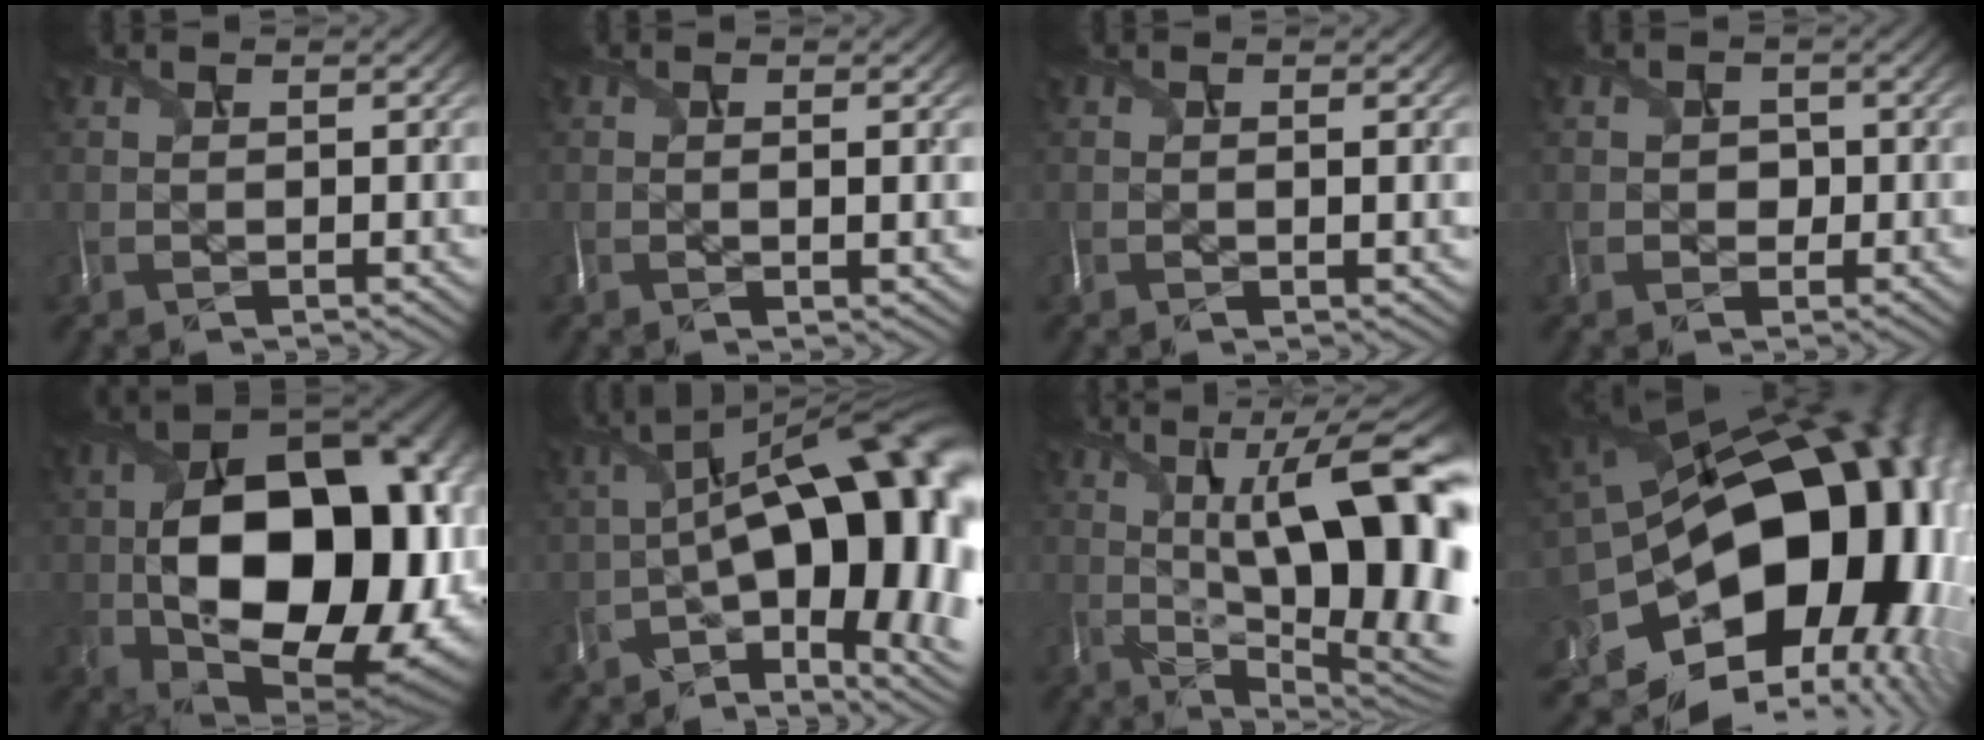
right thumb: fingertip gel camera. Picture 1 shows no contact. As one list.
[{"total": 2.7, "force": [0.0, 0.8, 2.6], "torque": [-0.038, 0.008, 0.008]}, {"total": 2.1, "force": [0.0, 0.6, 2.0], "torque": [-0.030, 0.008, 0.006]}, {"total": 1.0, "force": [-0.5, 0.9, -0.2], "torque": [-0.022, -0.003, 0.007]}, {"total": 19.1, "force": [-1.7, 12.4, 14.5], "torque": [-0.265, -0.035, 0.009]}, {"total": 19.6, "force": [-1.8, 8.9, 17.4], "torque": [-0.245, 0.001, -0.005]}, {"total": 18.1, "force": [2.0, 7.2, 16.5], "torque": [-0.237, 0.027, 0.044]}, {"total": 19.2, "force": [-4.2, 12.7, 13.8], "torque": [-0.249, -0.049, -0.049]}]